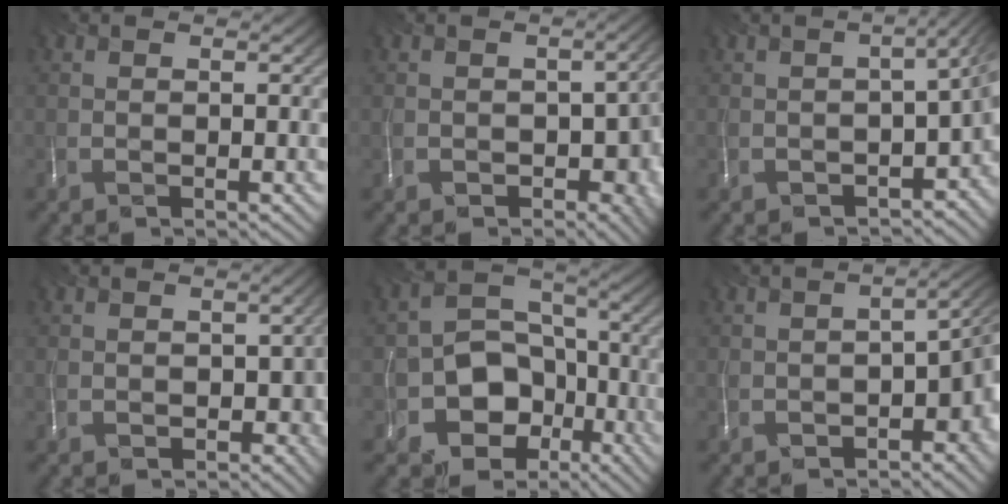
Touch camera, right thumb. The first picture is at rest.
{"total": 7.6, "force": [-2.6, 5.2, 4.9], "torque": [-0.070, -0.030, -0.031]}
{"total": 6.5, "force": [-2.6, 2.9, 5.2], "torque": [-0.073, -0.025, -0.036]}
{"total": 4.3, "force": [-2.0, 3.0, 2.5], "torque": [-0.037, -0.017, -0.029]}
{"total": 10.6, "force": [-5.2, 8.3, 3.9], "torque": [-0.058, -0.015, -0.105]}
{"total": 6.5, "force": [-2.6, 3.4, 4.9], "torque": [-0.065, -0.029, -0.037]}